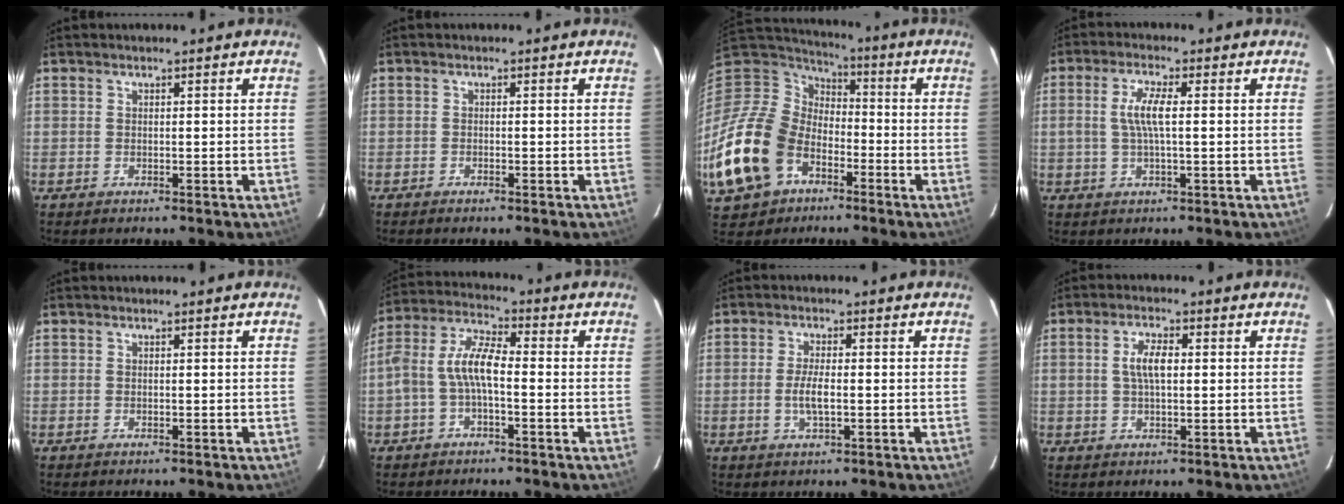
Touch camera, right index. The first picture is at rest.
{"total": 0.8, "force": [-0.7, 0.1, 0.4], "torque": [-0.009, 0.000, -0.014]}
{"total": 23.1, "force": [-9.7, 16.5, 12.9], "torque": [-0.337, -0.010, -0.167]}
{"total": 5.3, "force": [0.4, 1.0, 5.2], "torque": [-0.100, 0.003, 0.009]}
{"total": 0.0}
{"total": 7.8, "force": [-1.7, 2.9, 7.0], "torque": [-0.156, 0.020, -0.034]}
{"total": 3.9, "force": [-0.8, 1.0, 3.7], "torque": [-0.072, -0.005, -0.013]}
{"total": 4.7, "force": [0.6, 2.0, 4.3], "torque": [-0.082, 0.007, 0.013]}